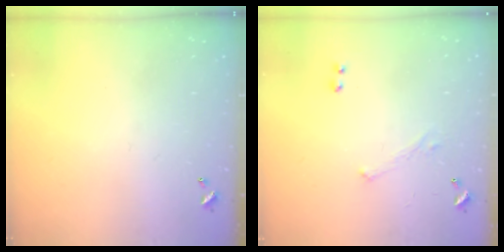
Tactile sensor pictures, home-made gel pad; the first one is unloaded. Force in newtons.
{"total": 1.6, "press": 1.5, "slide": 0.6}